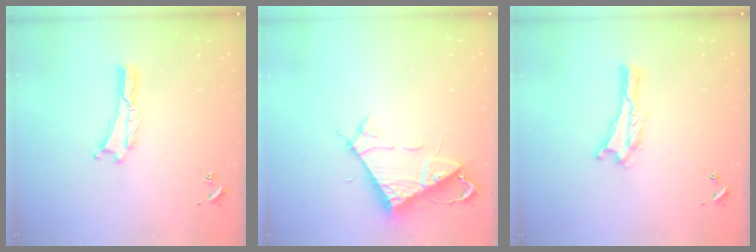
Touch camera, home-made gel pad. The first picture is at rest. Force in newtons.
{"total": 7.1, "press": 7.1, "slide": 0.4}
{"total": 0.0}